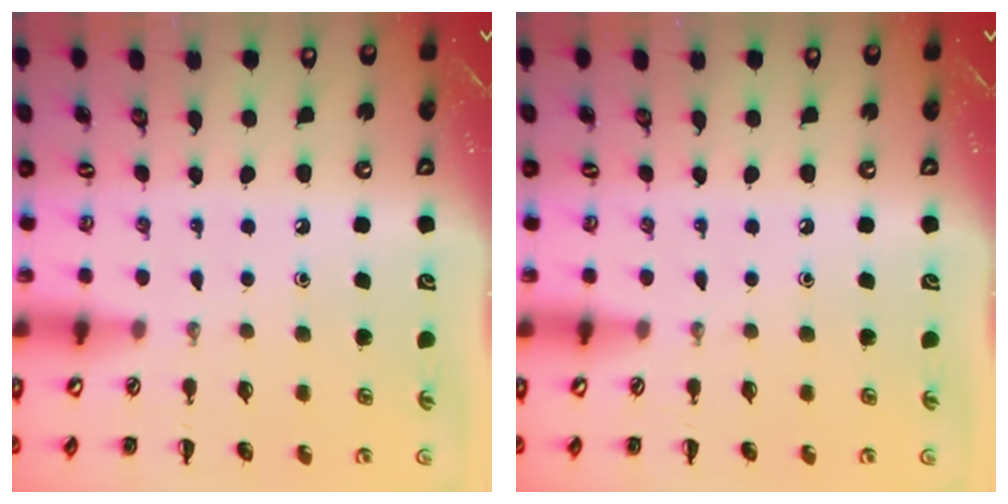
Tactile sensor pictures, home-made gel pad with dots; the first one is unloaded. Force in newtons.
{"total": 0.0}